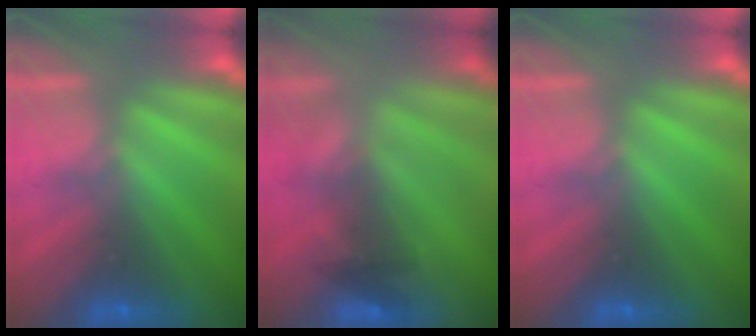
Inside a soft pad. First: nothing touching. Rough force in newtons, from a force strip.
{"total": 2.3}
{"total": 0.0}